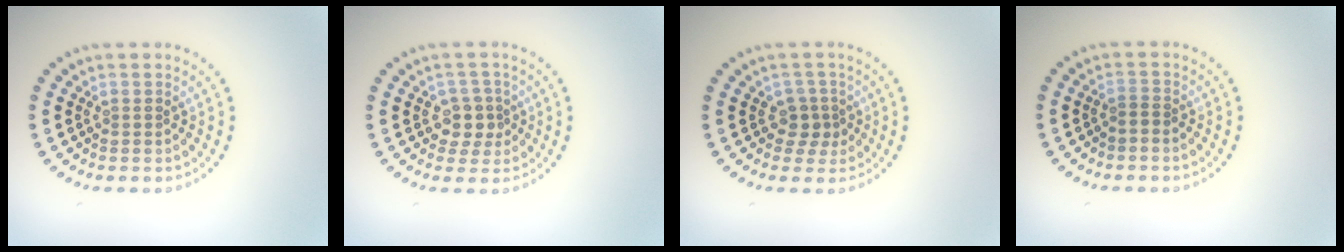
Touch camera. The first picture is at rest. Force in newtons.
{"total": 2.3, "press": 2.1, "slide": 1.0}
{"total": 2.0, "press": 1.6, "slide": 1.2}
{"total": 0.6, "press": 0.4, "slide": 0.4}